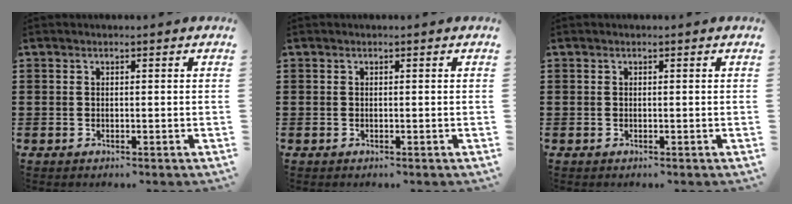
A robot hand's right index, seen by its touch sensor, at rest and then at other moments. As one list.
[{"total": 0.0}, {"total": 0.0}]